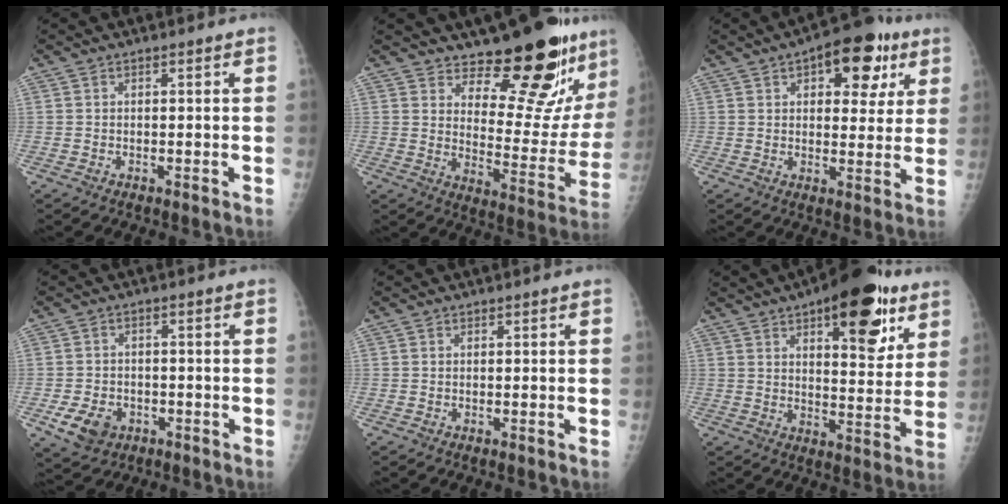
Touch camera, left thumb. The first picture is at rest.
{"total": 18.7, "force": [14.7, 5.9, 10.1], "torque": [-0.092, -0.133, 0.201]}
{"total": 13.5, "force": [6.3, 6.8, 9.7], "torque": [-0.079, -0.006, 0.078]}
{"total": 6.6, "force": [-2.8, 5.0, 3.3], "torque": [-0.053, 0.013, -0.037]}
{"total": 0.0}
{"total": 18.7, "force": [9.8, 7.8, 14.0], "torque": [-0.145, -0.037, 0.136]}